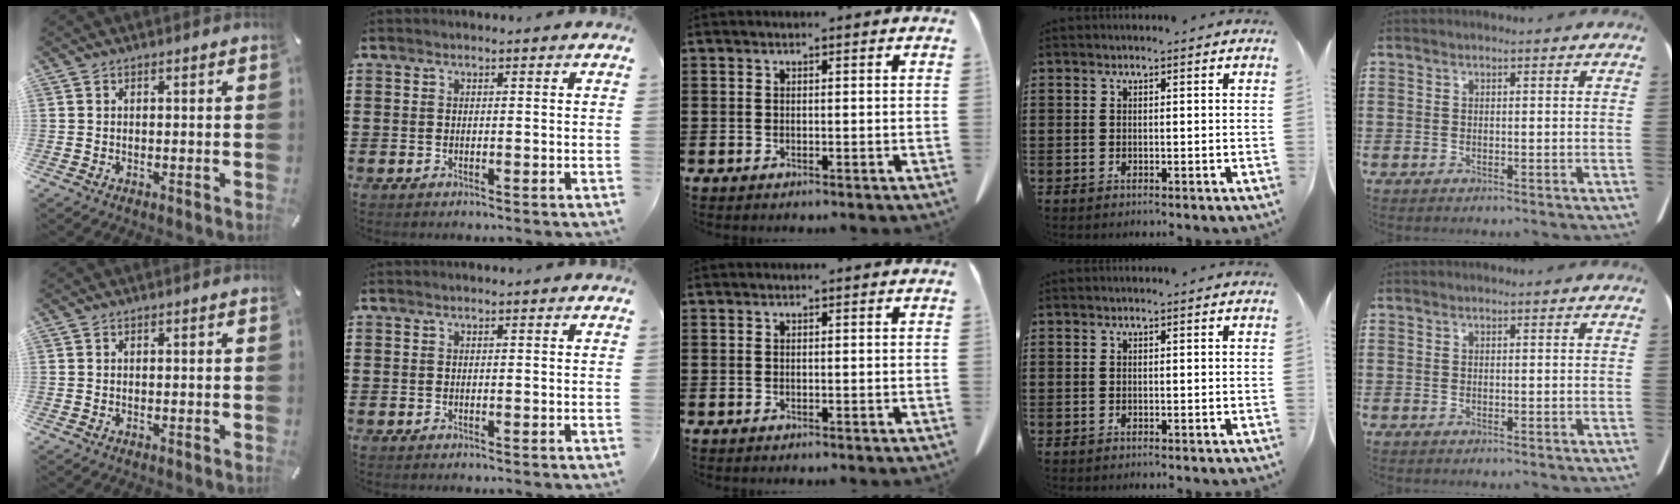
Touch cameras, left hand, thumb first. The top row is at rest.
{}